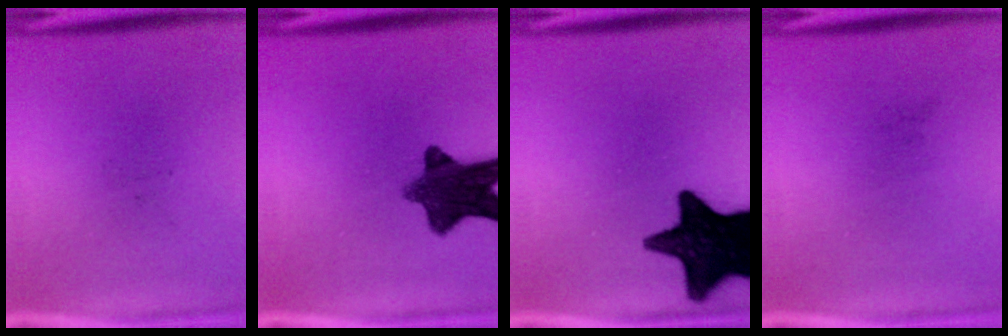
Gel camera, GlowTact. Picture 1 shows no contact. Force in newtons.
{"total": 10.3}
{"total": 17.6}
{"total": 0.0}